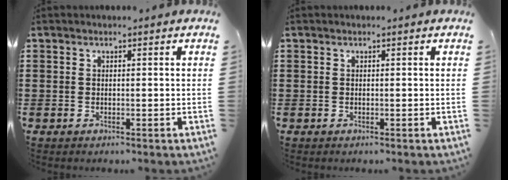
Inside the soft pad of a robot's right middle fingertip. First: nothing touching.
{"total": 0.0}